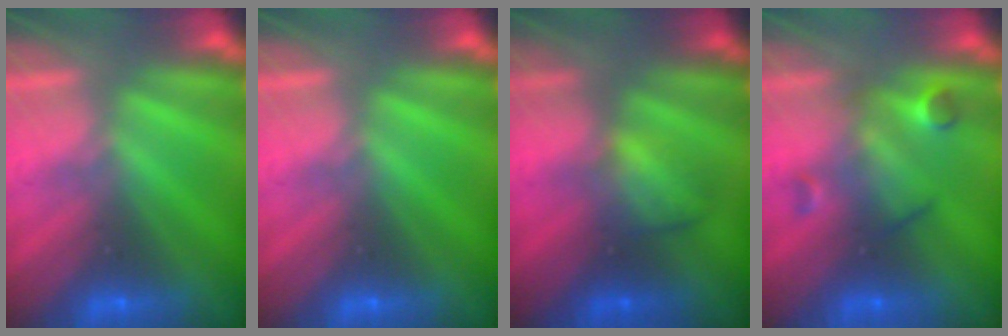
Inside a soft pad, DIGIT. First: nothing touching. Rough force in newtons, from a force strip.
{"total": 0.0}
{"total": 2.1}
{"total": 2.5}